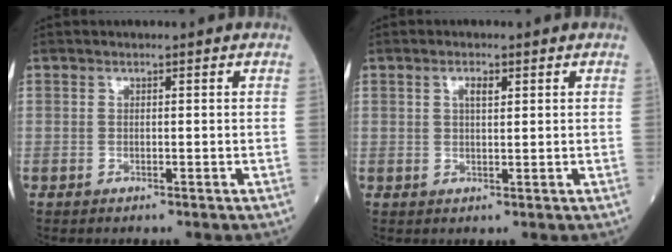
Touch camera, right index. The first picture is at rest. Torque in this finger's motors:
{"motor_torque": [0.05, 0.03, 0.01, 0.00]}